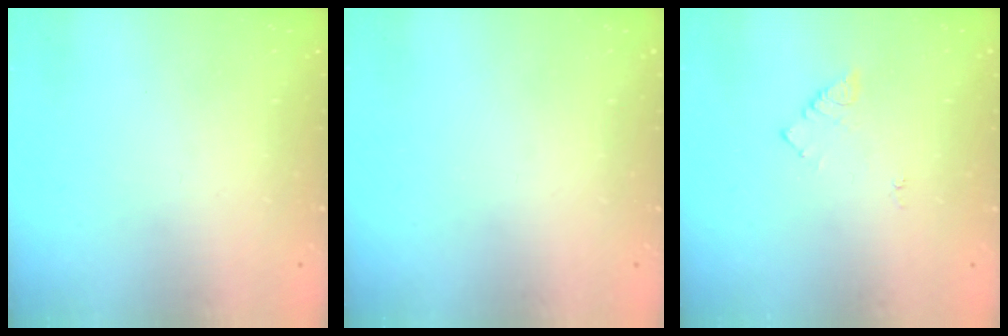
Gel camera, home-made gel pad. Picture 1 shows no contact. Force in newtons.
{"total": 0.0}
{"total": 4.0, "press": 4.0, "slide": 0.5}